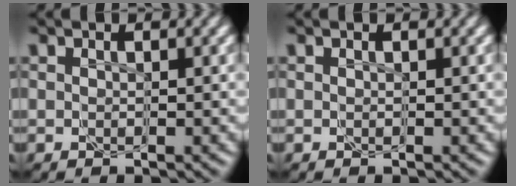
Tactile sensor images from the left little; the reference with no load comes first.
{"total": 0.0}